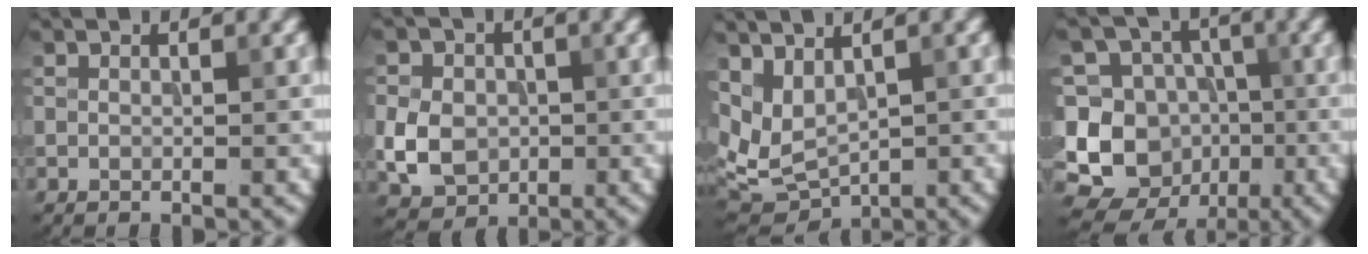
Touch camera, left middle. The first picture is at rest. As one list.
[{"total": 4.8, "force": [-0.6, 4.0, 2.6], "torque": [-0.054, 0.000, -0.017]}, {"total": 4.9, "force": [1.8, 2.9, 3.6], "torque": [-0.077, -0.008, 0.046]}, {"total": 12.0, "force": [-3.0, 11.1, 3.3], "torque": [-0.079, 0.013, -0.054]}]